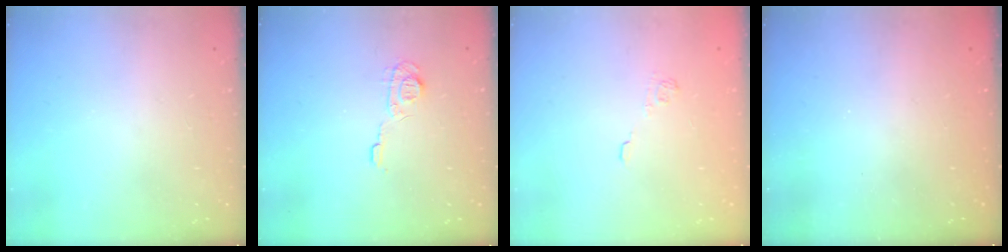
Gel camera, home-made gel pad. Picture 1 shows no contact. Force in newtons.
{"total": 6.5, "press": 6.4, "slide": 0.7}
{"total": 2.2, "press": 1.8, "slide": 1.3}
{"total": 2.3, "press": 2.2, "slide": 0.8}